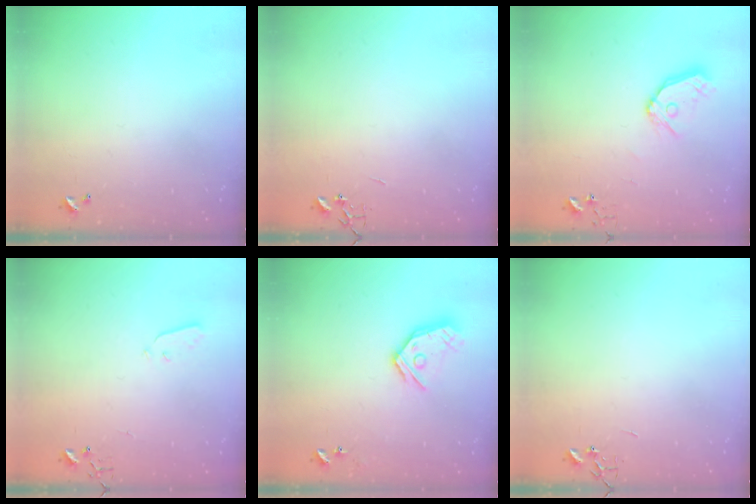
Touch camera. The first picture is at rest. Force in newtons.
{"total": 0.0}
{"total": 9.9, "press": 9.8, "slide": 1.3}
{"total": 3.0, "press": 3.0, "slide": 0.3}
{"total": 13.2, "press": 13.1, "slide": 1.6}
{"total": 0.0}